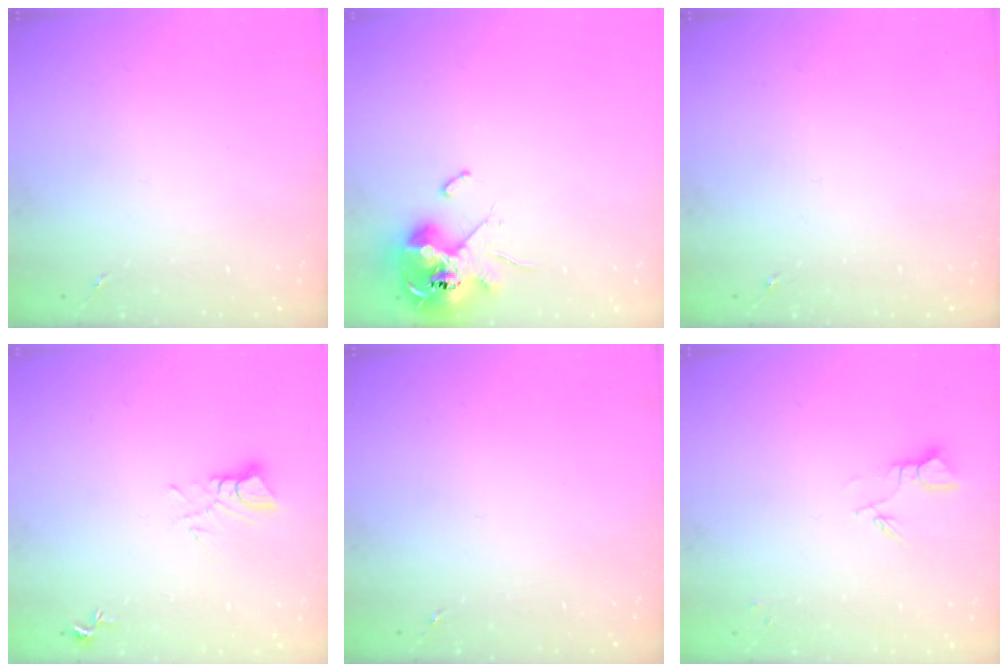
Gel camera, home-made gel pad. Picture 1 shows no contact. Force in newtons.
{"total": 12.0, "press": 11.8, "slide": 1.9}
{"total": 0.0}
{"total": 3.8, "press": 3.7, "slide": 0.2}
{"total": 0.0}
{"total": 3.3, "press": 3.3, "slide": 0.4}